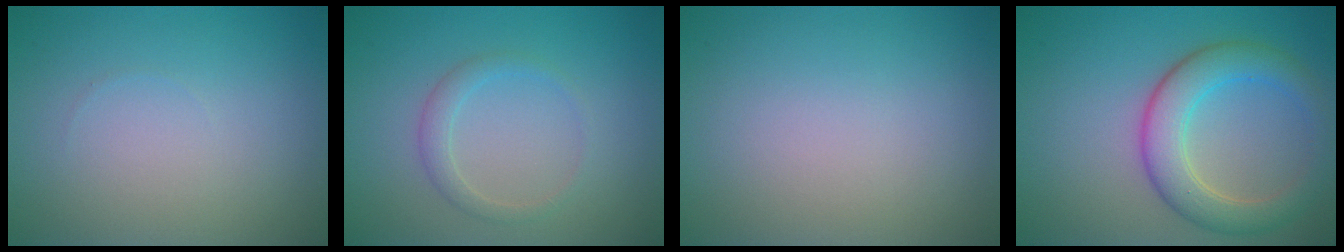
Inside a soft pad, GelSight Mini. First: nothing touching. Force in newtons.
{"total": 1.6, "press": 1.6, "slide": 0.1}
{"total": 0.0}
{"total": 5.0, "press": 5.0, "slide": 0.3}